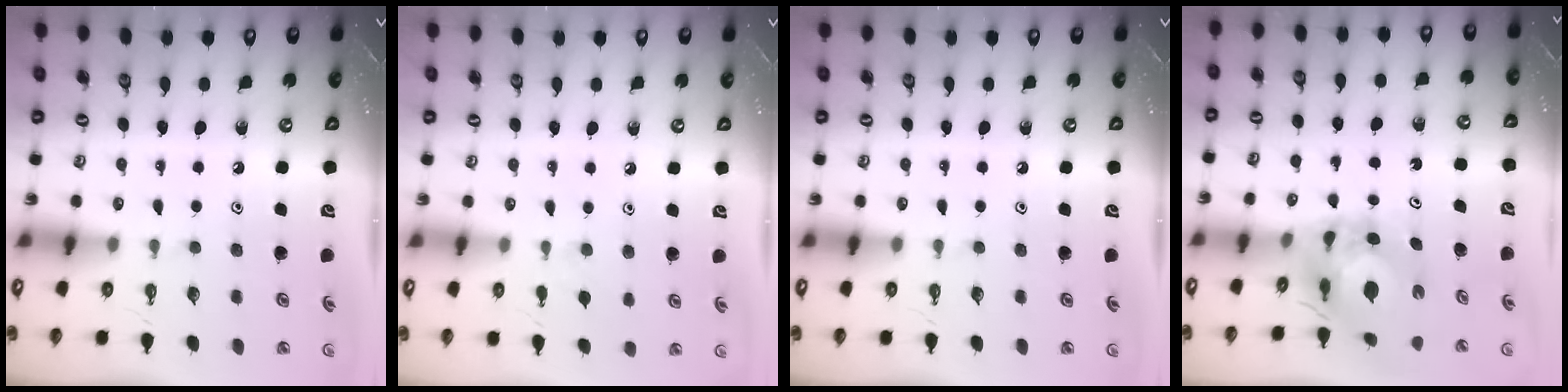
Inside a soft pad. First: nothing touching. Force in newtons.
{"total": 2.7, "press": 2.6, "slide": 0.5}
{"total": 0.0}
{"total": 8.5, "press": 8.5, "slide": 0.7}